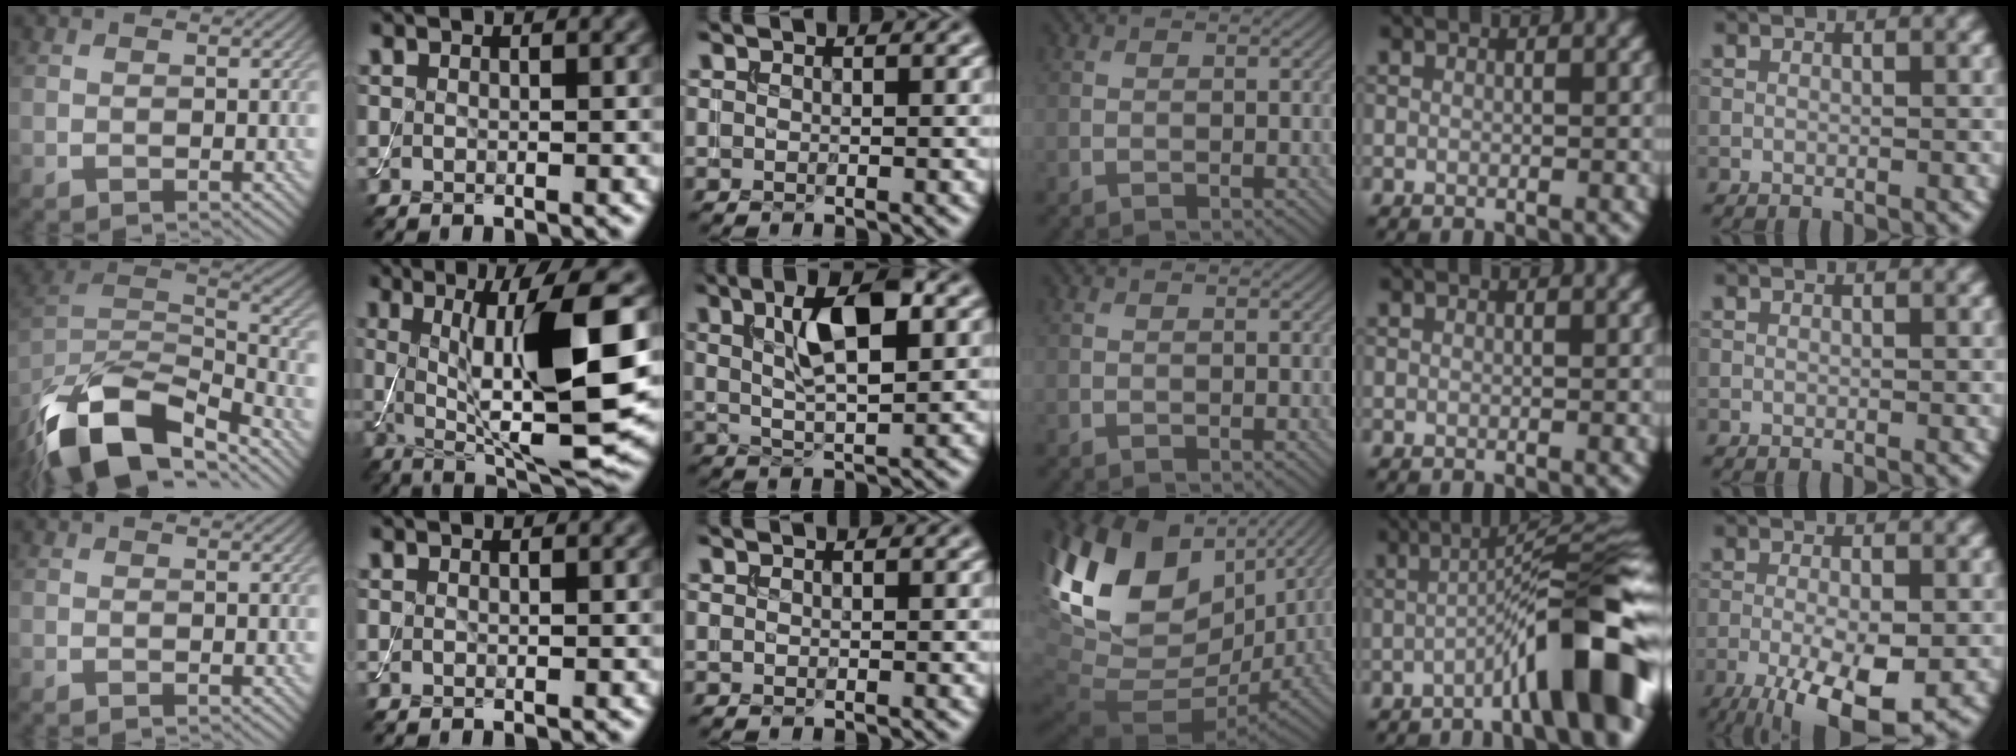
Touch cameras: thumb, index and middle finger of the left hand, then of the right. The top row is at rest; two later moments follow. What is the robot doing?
{"motion": "assemble", "object": "toy tower of hanoi"}